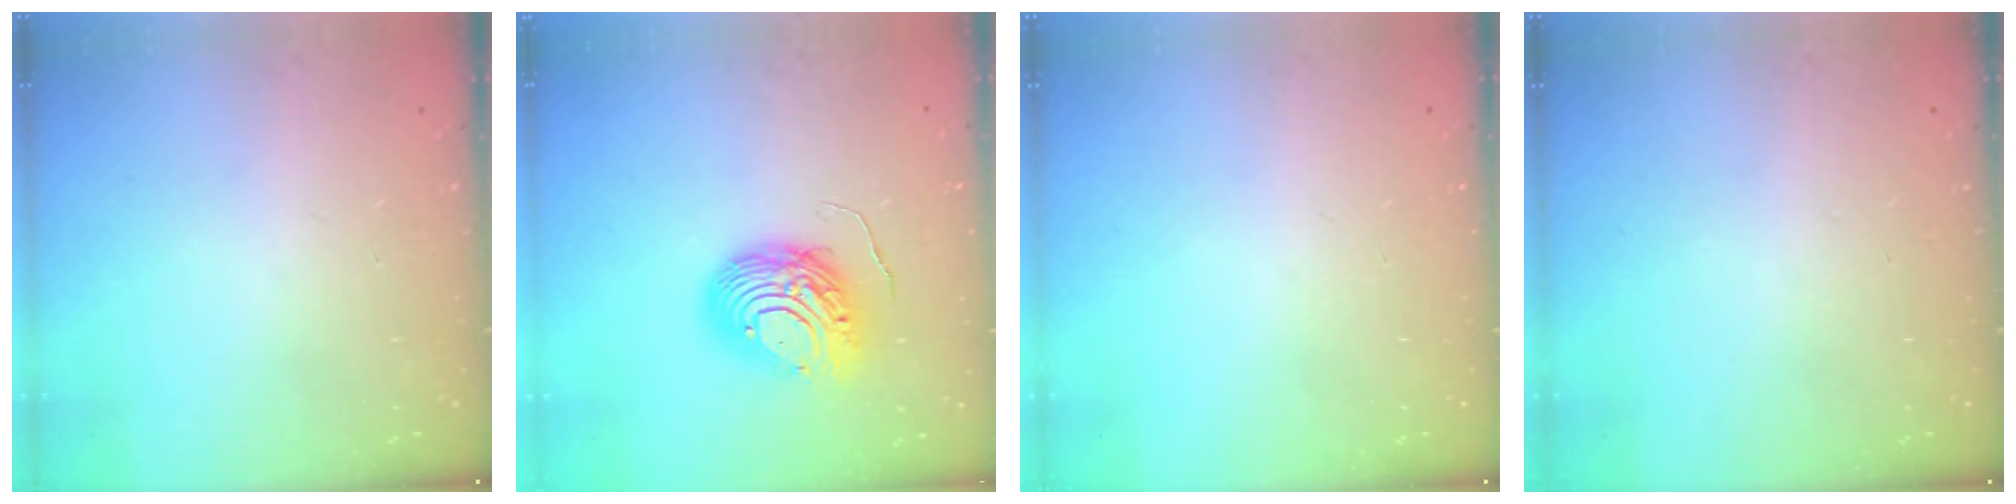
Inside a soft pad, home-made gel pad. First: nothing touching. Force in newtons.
{"total": 10.5, "press": 10.5, "slide": 0.9}
{"total": 0.0}
{"total": 0.0}